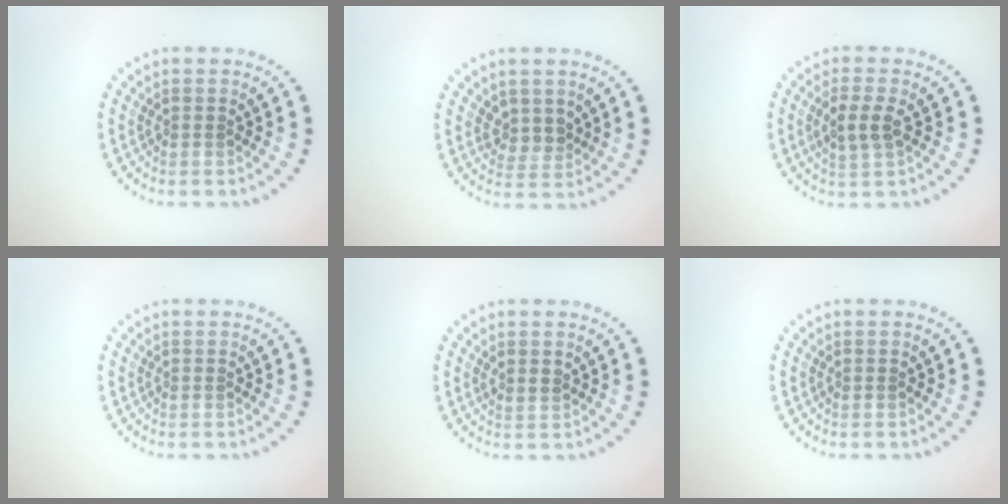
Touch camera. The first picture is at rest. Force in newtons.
{"total": 1.9, "press": 1.5, "slide": 1.2}
{"total": 2.5, "press": 2.4, "slide": 0.7}
{"total": 0.0}
{"total": 0.7, "press": 0.5, "slide": 0.5}
{"total": 0.0}